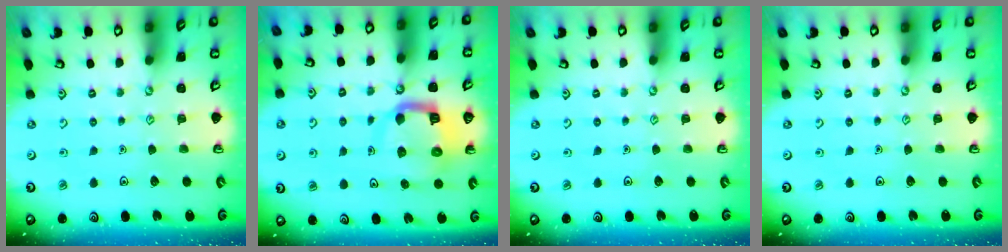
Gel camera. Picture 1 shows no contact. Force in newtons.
{"total": 10.5, "press": 10.4, "slide": 1.2}
{"total": 0.0}
{"total": 0.0}